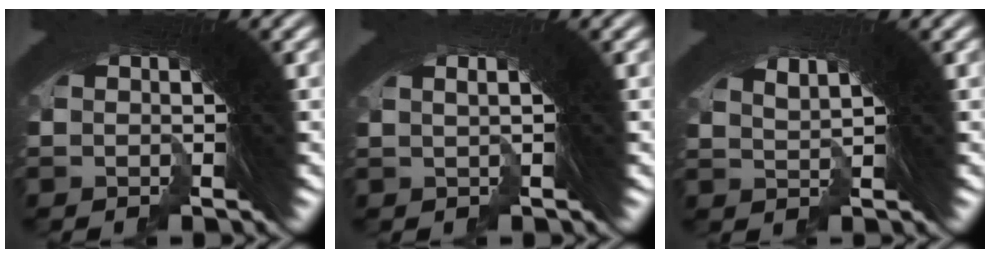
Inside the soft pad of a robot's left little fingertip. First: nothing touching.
{"total": 1.2, "force": [-0.1, 0.7, 1.0], "torque": [-0.021, 0.005, -0.005]}
{"total": 2.9, "force": [0.2, 1.9, 2.2], "torque": [-0.067, -0.012, 0.005]}